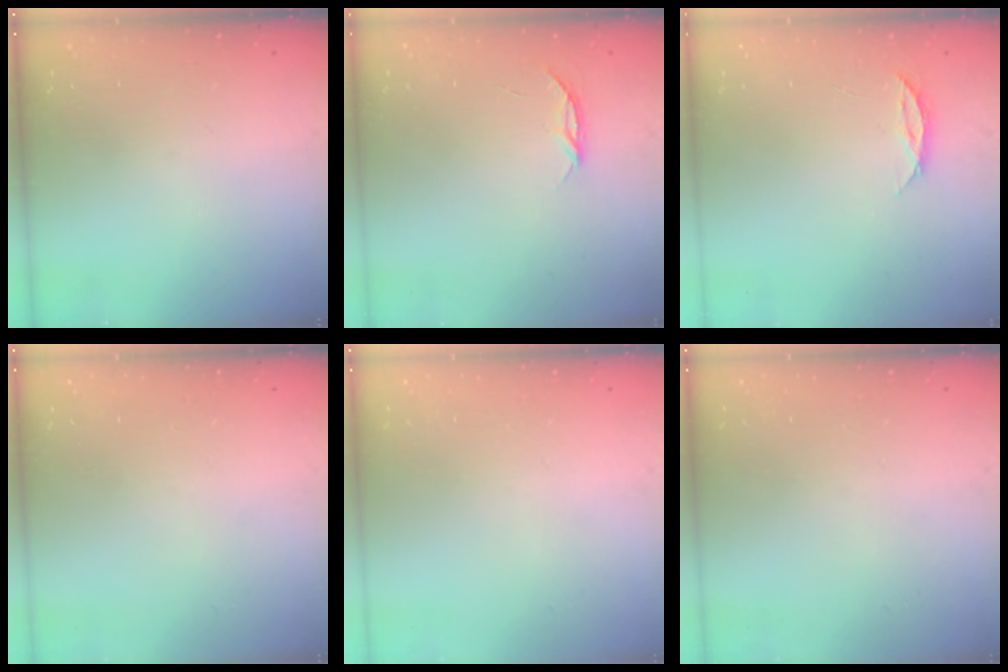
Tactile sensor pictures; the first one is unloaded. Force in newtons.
{"total": 3.6, "press": 3.6, "slide": 0.5}
{"total": 4.0, "press": 3.9, "slide": 0.4}
{"total": 0.0}
{"total": 0.0}
{"total": 0.0}